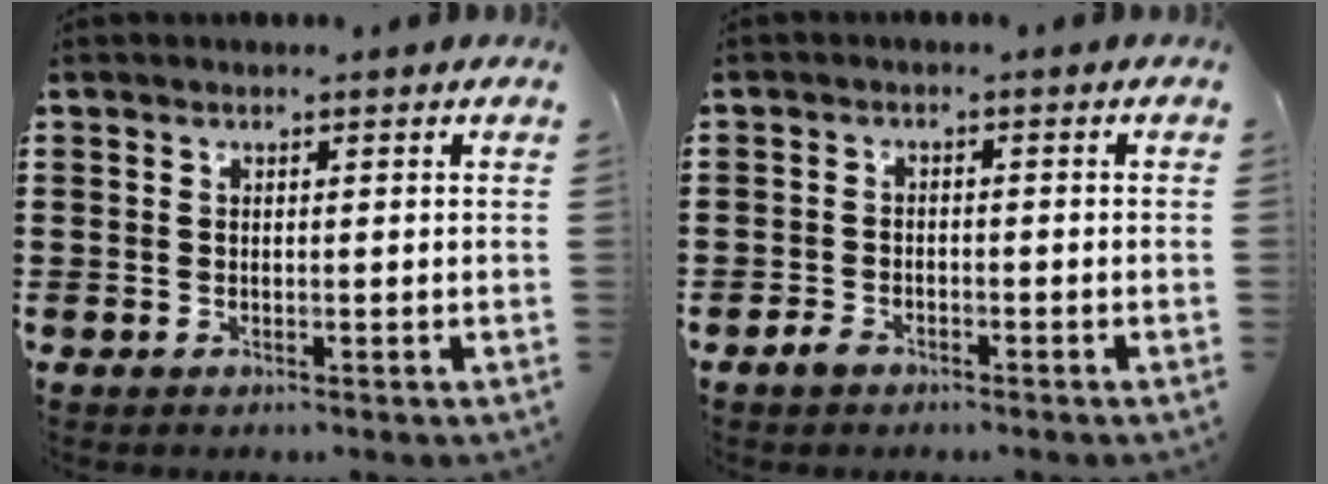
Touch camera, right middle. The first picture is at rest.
{"total": 2.2, "force": [-1.6, 1.1, 0.8], "torque": [-0.018, 0.003, -0.034]}